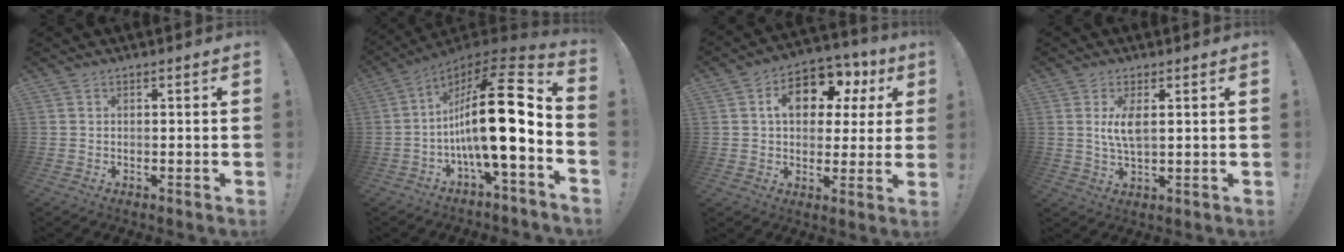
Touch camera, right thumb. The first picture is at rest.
{"total": 22.5, "force": [-1.3, 5.6, 21.8], "torque": [-0.352, -0.005, -0.028]}
{"total": 13.8, "force": [5.3, 8.9, 9.2], "torque": [-0.135, -0.019, 0.092]}
{"total": 7.0, "force": [1.2, 2.8, 6.3], "torque": [-0.109, -0.010, 0.013]}